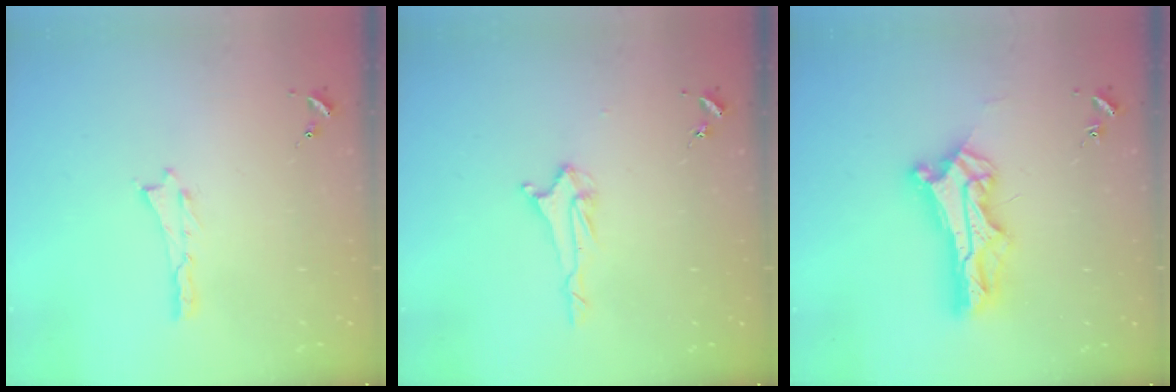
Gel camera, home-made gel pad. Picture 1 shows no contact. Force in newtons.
{"total": 2.1, "press": 2.0, "slide": 0.4}
{"total": 10.8, "press": 10.8, "slide": 0.8}